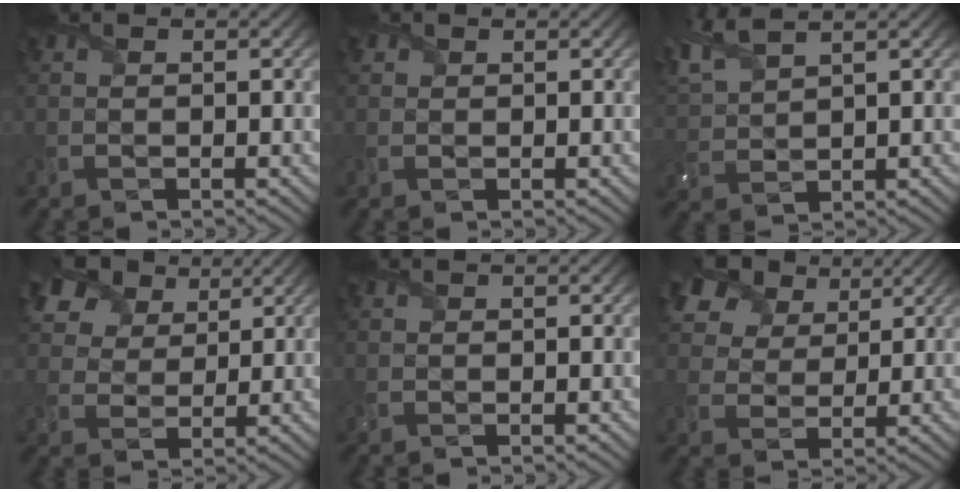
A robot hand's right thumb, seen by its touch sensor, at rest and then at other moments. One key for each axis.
{"total": 0.8, "fx": 0.5, "fy": 0.6, "fz": 0.1, "tx": -0.002, "ty": -0.001, "tz": 0.009}
{"total": 6.7, "fx": 5.0, "fy": 1.8, "fz": 4.1, "tx": -0.118, "ty": 0.026, "tz": 0.105}
{"total": 10.1, "fx": 6.5, "fy": 6.2, "fz": 4.8, "tx": -0.144, "ty": 0.018, "tz": 0.113}
{"total": 0.0}
{"total": 11.3, "fx": 7.1, "fy": 6.9, "fz": 5.5, "tx": -0.157, "ty": 0.020, "tz": 0.124}